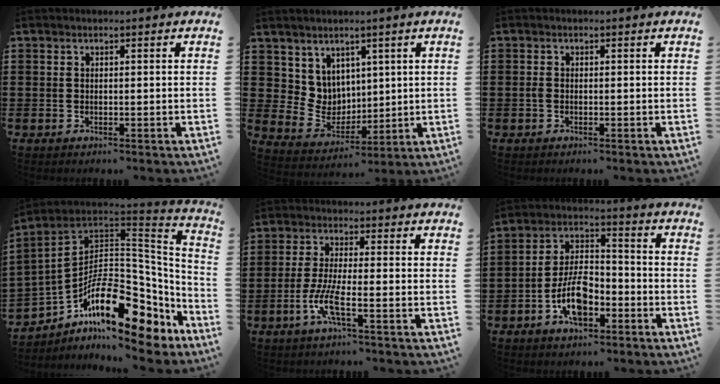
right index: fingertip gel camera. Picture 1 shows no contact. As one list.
[{"total": 5.9, "force": [3.5, 4.8, 0.5], "torque": [-0.040, -0.014, 0.072]}, {"total": 0.8, "force": [-0.3, 0.4, 0.6], "torque": [-0.018, -0.003, -0.009]}, {"total": 15.9, "force": [-7.1, 8.3, 11.5], "torque": [-0.179, 0.006, -0.121]}, {"total": 5.7, "force": [-2.6, 0.7, 5.1], "torque": [-0.118, -0.015, -0.055]}, {"total": 8.6, "force": [-4.0, 4.2, 6.4], "torque": [-0.135, 0.007, -0.075]}]